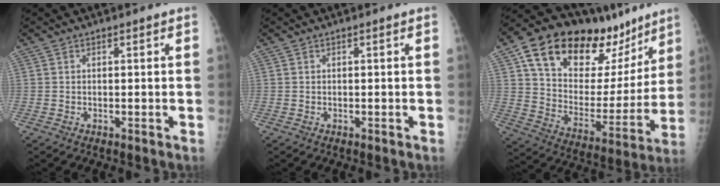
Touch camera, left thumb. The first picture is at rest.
{"total": 0.0}
{"total": 28.5, "force": [17.1, 14.3, 17.8], "torque": [-0.233, -0.027, 0.276]}